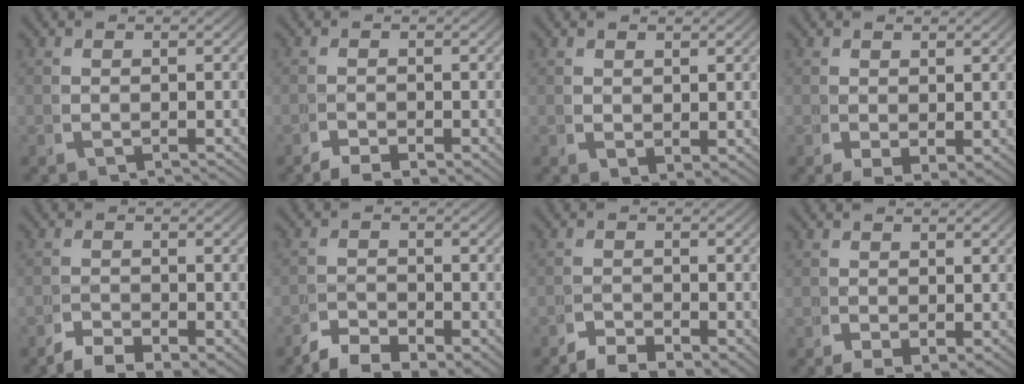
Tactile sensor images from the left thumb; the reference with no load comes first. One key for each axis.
{"total": 1.1, "fx": -1.0, "fy": -0.1, "fz": 0.5, "tx": 0.015, "ty": -0.001, "tz": -0.023}
{"total": 1.2, "fx": 1.0, "fy": 0.3, "fz": 0.5, "tx": -0.002, "ty": -0.003, "tz": 0.027}
{"total": 1.1, "fx": 0.4, "fy": 0.4, "fz": 1.0, "tx": -0.007, "ty": -0.009, "tz": 0.017}
{"total": 1.9, "fx": -1.6, "fy": 0.4, "fz": 1.0, "tx": 0.005, "ty": -0.005, "tz": -0.034}
{"total": 2.3, "fx": -2.0, "fy": 0.5, "fz": 1.0, "tx": 0.007, "ty": -0.002, "tz": -0.046}
{"total": 1.7, "fx": -1.6, "fy": 0.2, "fz": 0.7, "tx": 0.011, "ty": -0.002, "tz": -0.037}
{"total": 0.7, "fx": 0.2, "fy": 0.0, "fz": 0.7, "tx": -0.004, "ty": -0.007, "tz": 0.011}